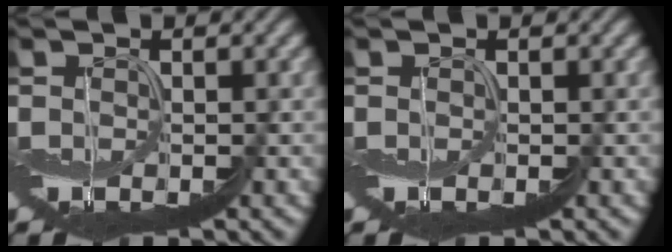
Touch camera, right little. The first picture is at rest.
{"total": 0.0}